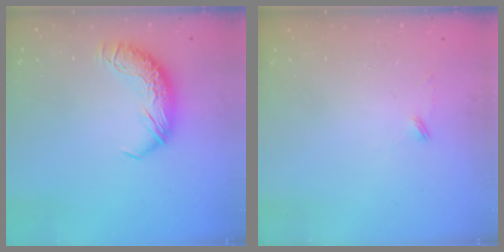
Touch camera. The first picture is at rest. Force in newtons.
{"total": 8.7, "press": 8.7, "slide": 0.5}